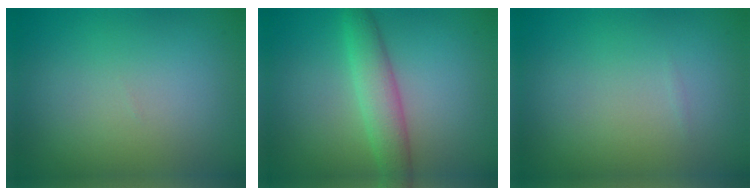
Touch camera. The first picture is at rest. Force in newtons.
{"total": 4.4, "press": 4.4, "slide": 0.1}
{"total": 0.0}